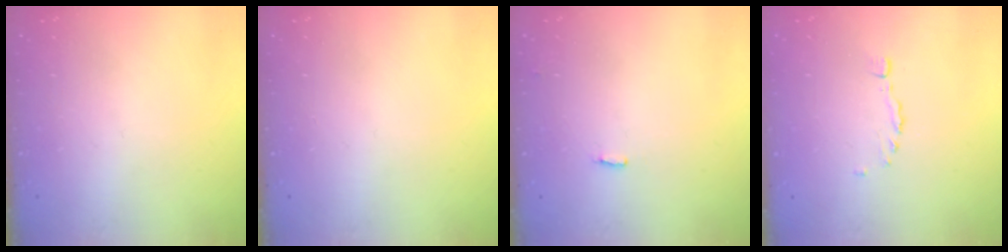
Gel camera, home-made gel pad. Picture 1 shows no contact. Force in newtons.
{"total": 0.0}
{"total": 2.7, "press": 2.6, "slide": 0.5}
{"total": 0.6, "press": 0.5, "slide": 0.3}